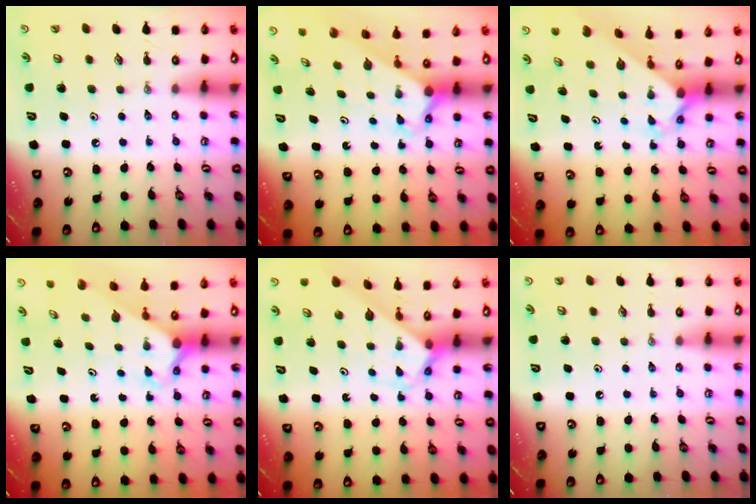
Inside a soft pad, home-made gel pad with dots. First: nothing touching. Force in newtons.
{"total": 2.6, "press": 2.6, "slide": 0.1}
{"total": 2.5, "press": 2.5, "slide": 0.3}
{"total": 2.7, "press": 2.7, "slide": 0.1}
{"total": 2.9, "press": 2.9, "slide": 0.1}
{"total": 0.0}